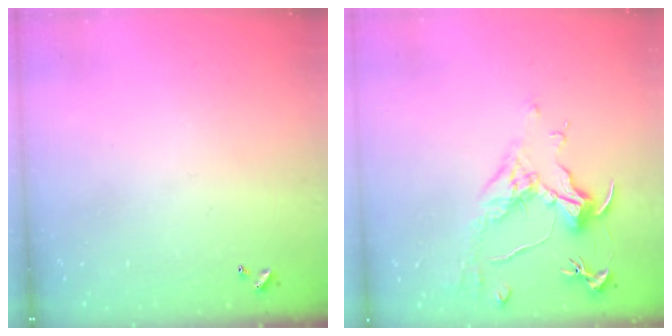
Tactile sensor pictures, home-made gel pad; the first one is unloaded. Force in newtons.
{"total": 1.6, "press": 1.3, "slide": 0.9}